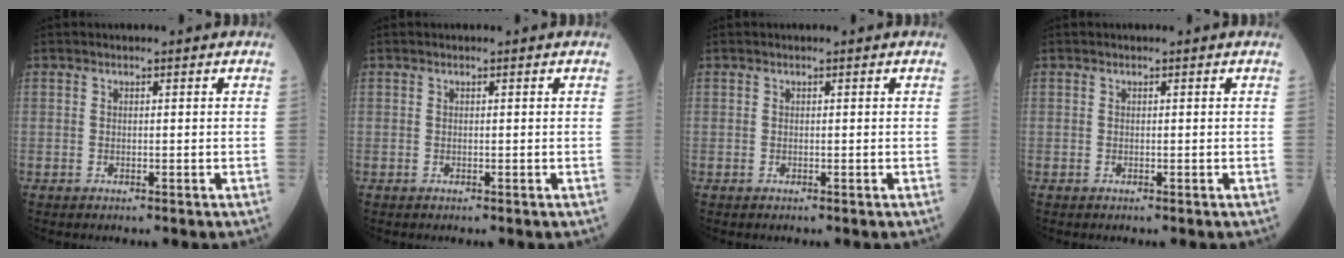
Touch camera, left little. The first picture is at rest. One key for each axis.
{"total": 0.0}
{"total": 0.0}
{"total": 0.0}